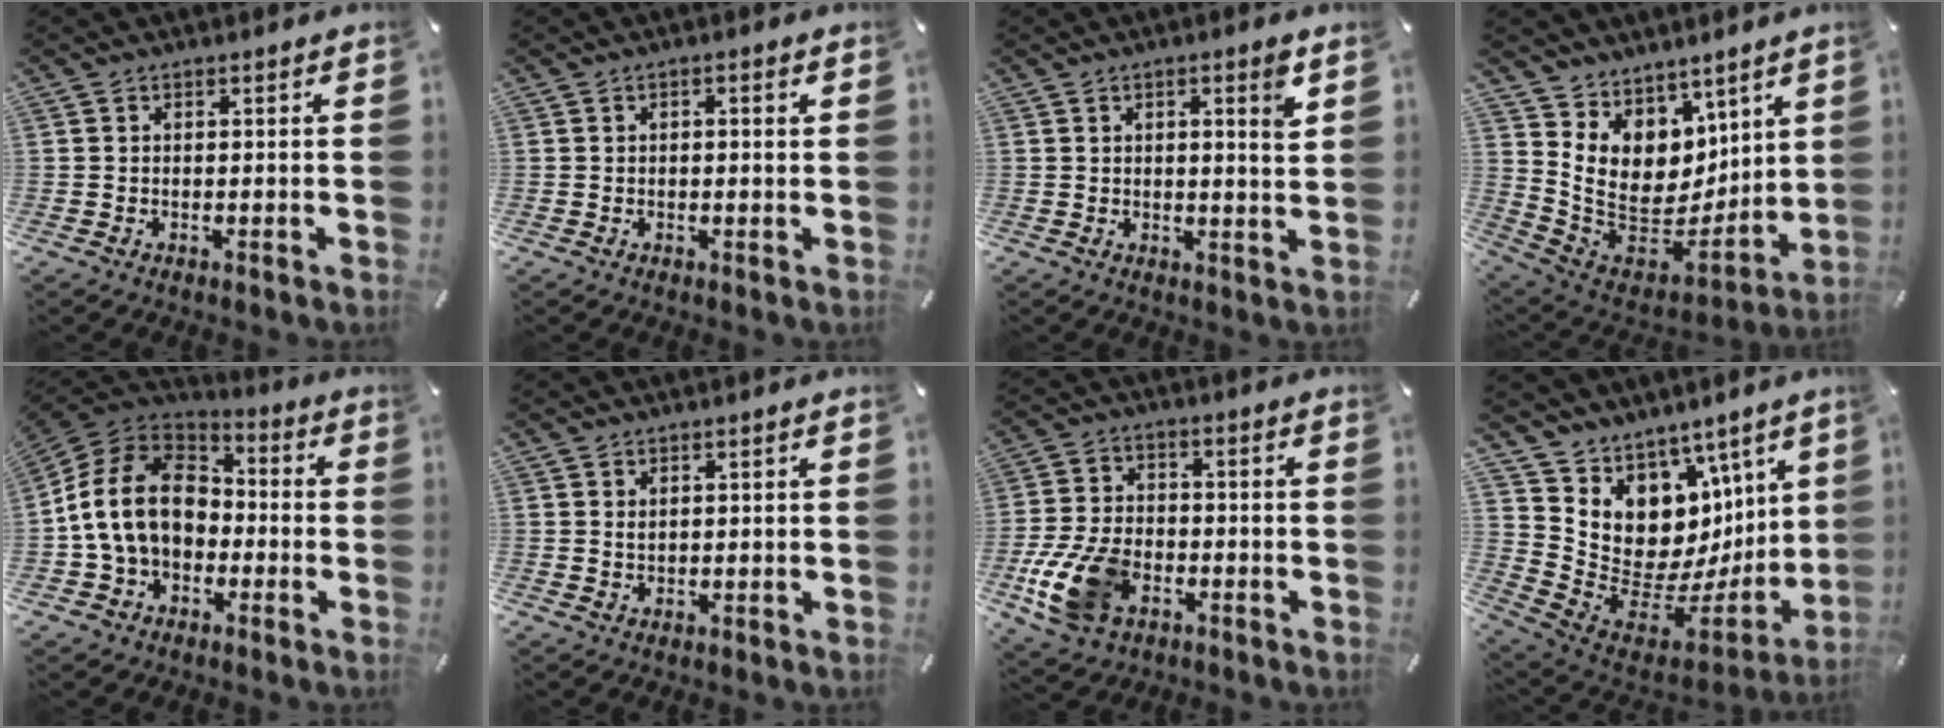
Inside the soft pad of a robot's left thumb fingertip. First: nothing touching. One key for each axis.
{"total": 1.1, "fx": 0.1, "fy": 0.3, "fz": 1.0, "tx": -0.019, "ty": 0.003, "tz": 0.001}
{"total": 4.6, "fx": 2.0, "fy": 0.3, "fz": 4.1, "tx": -0.065, "ty": -0.011, "tz": 0.028}
{"total": 12.4, "fx": 5.6, "fy": 10.2, "fz": 4.3, "tx": -0.094, "ty": -0.076, "tz": 0.121}
{"total": 16.0, "fx": -1.2, "fy": 12.7, "fz": 9.7, "tx": -0.205, "ty": 0.030, "tz": -0.021}
{"total": 1.0, "fx": 0.6, "fy": 0.6, "fz": 0.7, "tx": -0.014, "ty": 0.000, "tz": 0.011}
{"total": 13.1, "fx": -5.3, "fy": 8.5, "fz": 8.5, "tx": -0.180, "ty": 0.021, "tz": -0.091}
{"total": 9.3, "fx": 2.9, "fy": 8.7, "fz": 1.6, "tx": -0.019, "ty": -0.091, "tz": 0.075}